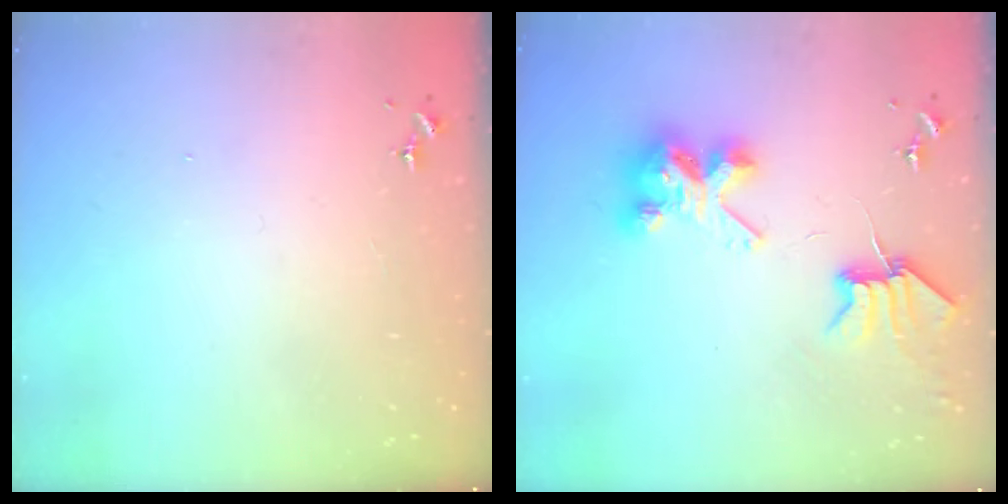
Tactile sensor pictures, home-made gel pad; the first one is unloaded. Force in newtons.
{"total": 8.1, "press": 8.0, "slide": 1.3}